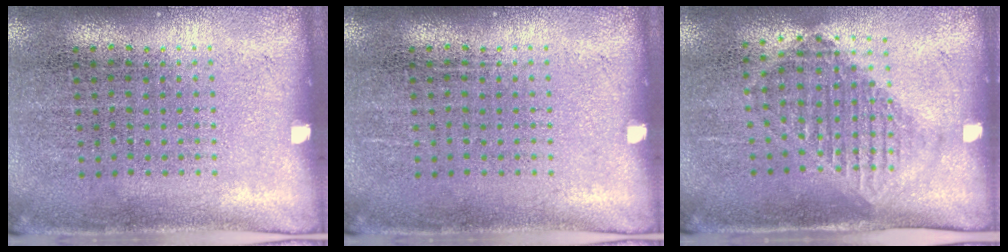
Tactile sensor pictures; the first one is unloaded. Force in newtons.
{"total": 0.0}
{"total": 1.3, "press": 1.1, "slide": 0.6}